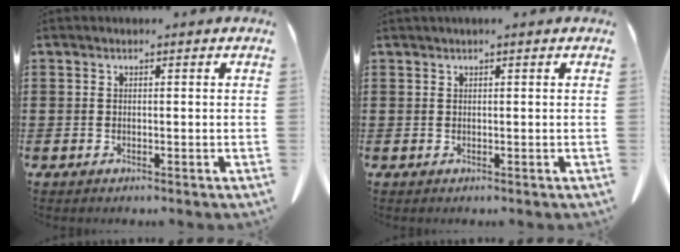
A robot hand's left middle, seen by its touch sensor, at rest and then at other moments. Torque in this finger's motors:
{"motor_torque": [0.77, -0.71, 0.21, 0.06]}